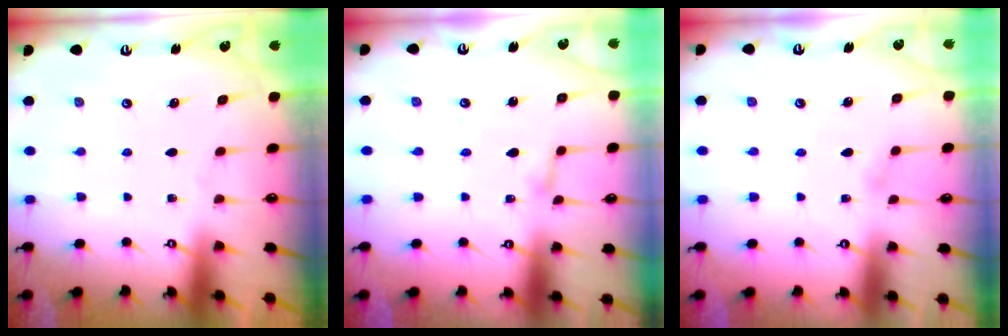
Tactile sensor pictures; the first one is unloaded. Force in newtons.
{"total": 2.1, "press": 2.1, "slide": 0.1}
{"total": 2.9, "press": 2.9, "slide": 0.4}